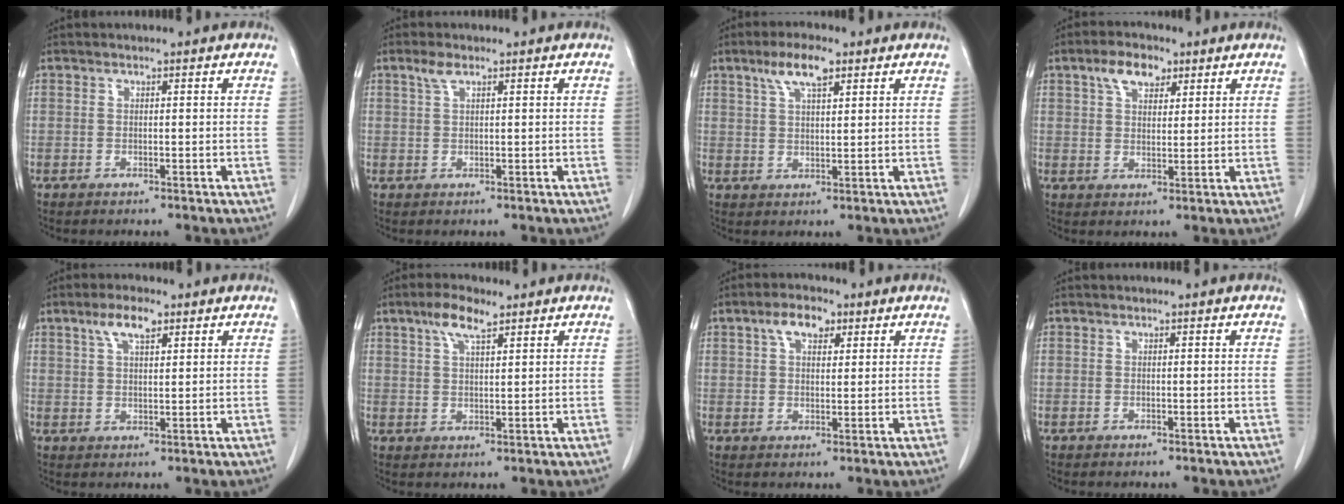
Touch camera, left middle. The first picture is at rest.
{"total": 1.9, "force": [1.2, 0.5, 1.3], "torque": [-0.032, 0.008, 0.028]}
{"total": 5.9, "force": [3.6, 1.5, 4.5], "torque": [-0.091, 0.009, 0.067]}
{"total": 5.5, "force": [3.2, 2.9, 3.4], "torque": [-0.064, 0.014, 0.060]}
{"total": 4.9, "force": [2.9, 1.5, 3.7], "torque": [-0.076, 0.008, 0.055]}
{"total": 5.0, "force": [3.2, 1.2, 3.6], "torque": [-0.075, 0.008, 0.061]}
{"total": 4.9, "force": [2.6, 2.4, 3.5], "torque": [-0.067, 0.015, 0.047]}
{"total": 0.0}